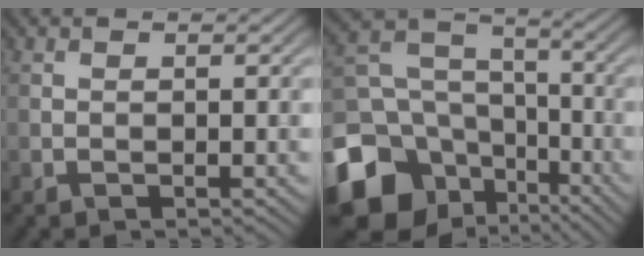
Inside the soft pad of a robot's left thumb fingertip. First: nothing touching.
{"total": 15.4, "force": [-6.9, 11.5, 7.5], "torque": [-0.220, -0.034, -0.121]}